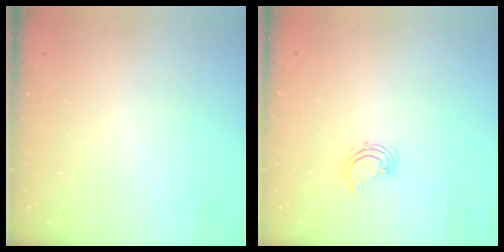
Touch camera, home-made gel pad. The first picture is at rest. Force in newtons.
{"total": 2.0, "press": 2.0, "slide": 0.4}